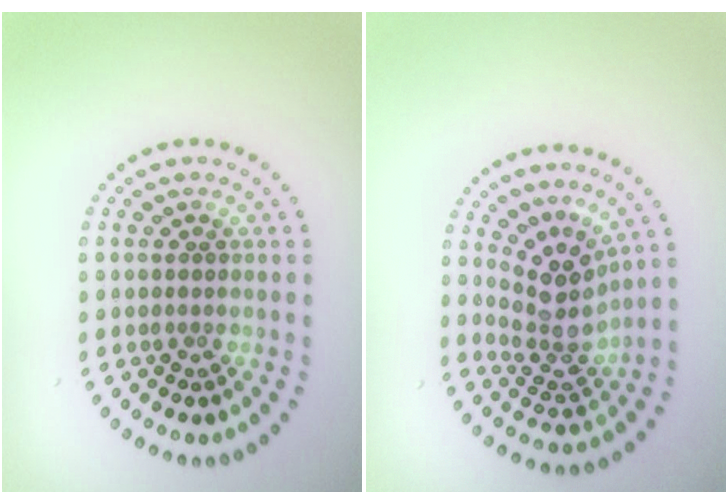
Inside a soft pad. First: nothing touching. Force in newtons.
{"total": 4.0, "press": 2.8, "slide": 2.8}